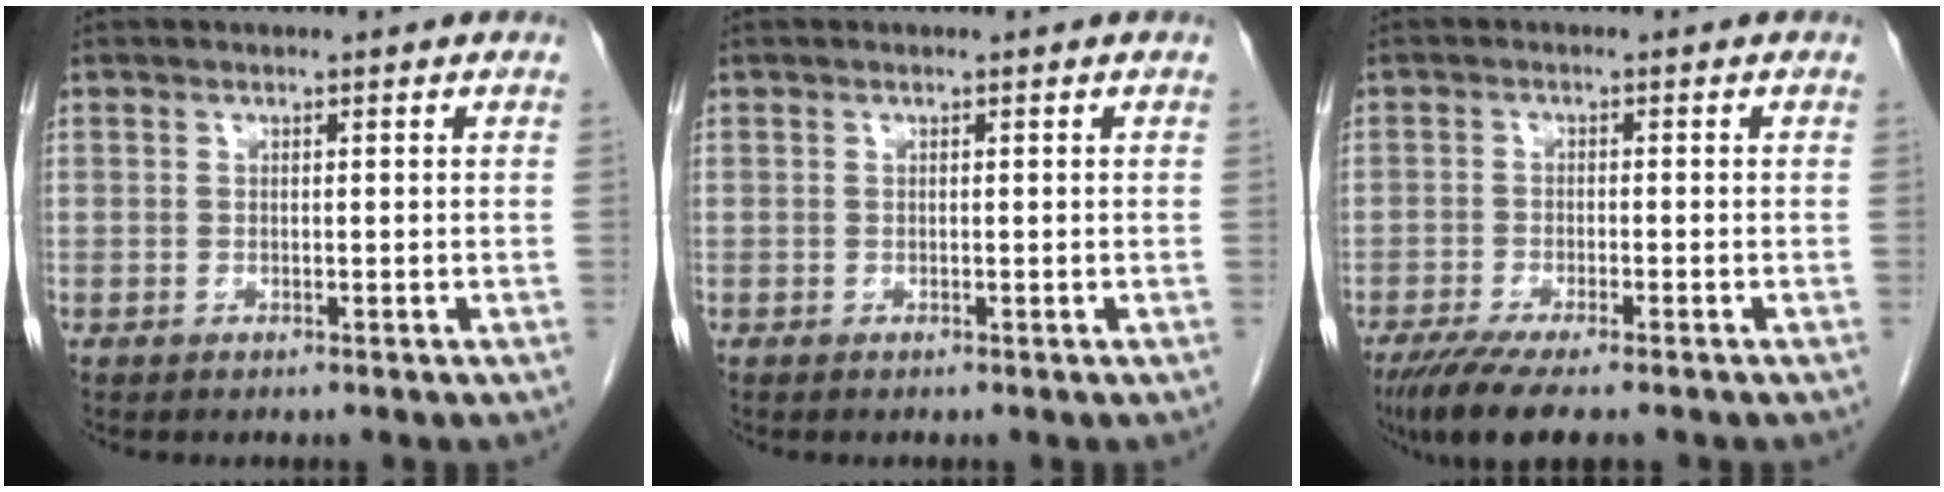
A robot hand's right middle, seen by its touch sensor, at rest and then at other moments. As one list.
[{"total": 0.0}, {"total": 8.1, "force": [-6.2, 1.1, 5.1], "torque": [-0.084, -0.019, -0.100]}]